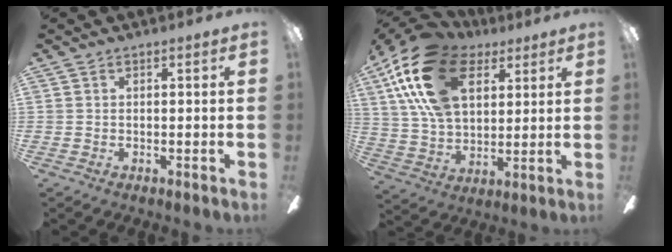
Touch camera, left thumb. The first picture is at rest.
{"total": 22.8, "force": [10.4, 13.9, 14.8], "torque": [-0.311, -0.019, 0.183]}